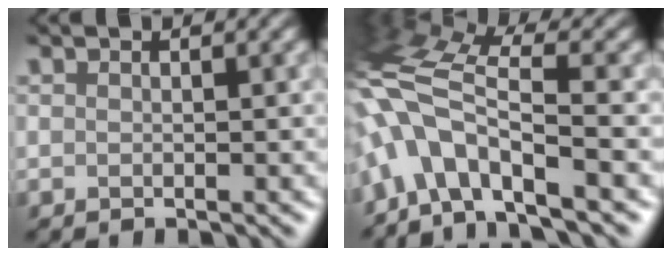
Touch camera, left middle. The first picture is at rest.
{"total": 8.1, "force": [-4.7, 2.4, 6.2], "torque": [-0.132, 0.020, -0.082]}